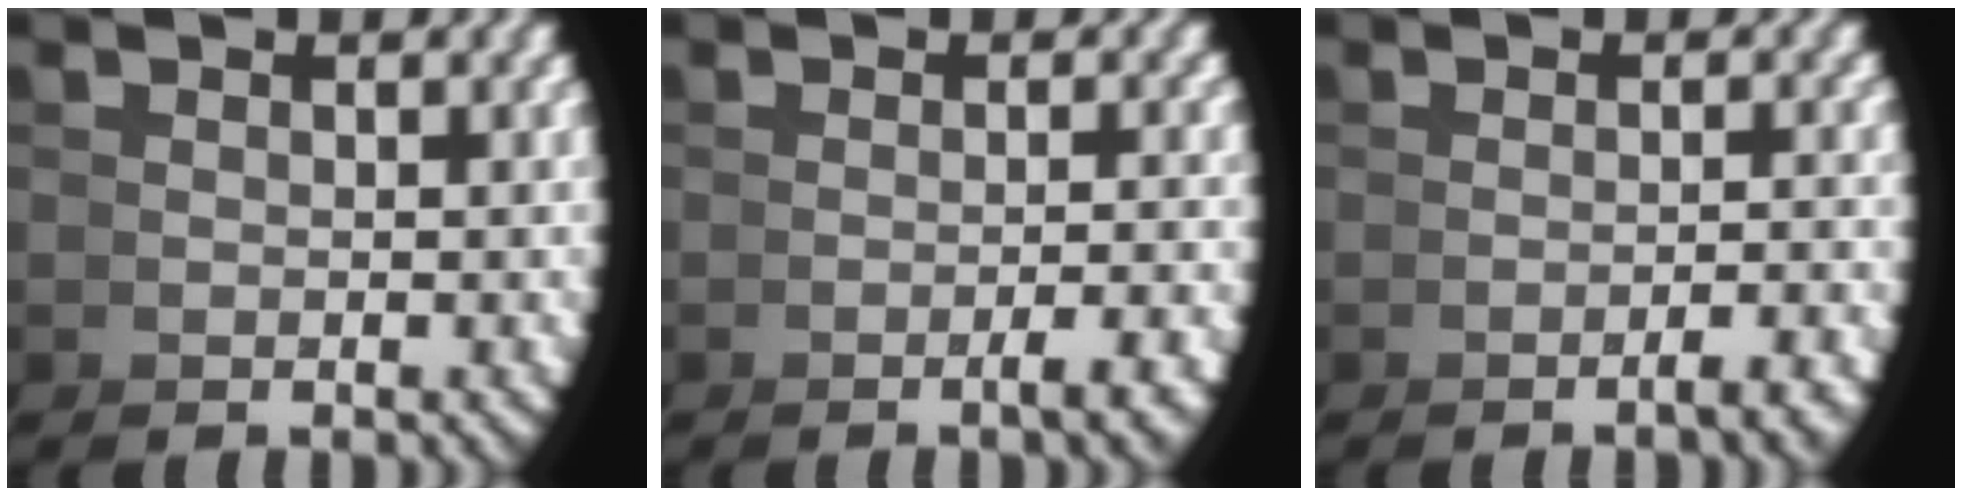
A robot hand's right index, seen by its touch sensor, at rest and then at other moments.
{"total": 2.9, "force": [-1.5, 0.6, 2.5], "torque": [-0.017, 0.015, -0.031]}
{"total": 2.4, "force": [-1.3, 0.5, 1.9], "torque": [-0.012, 0.014, -0.029]}